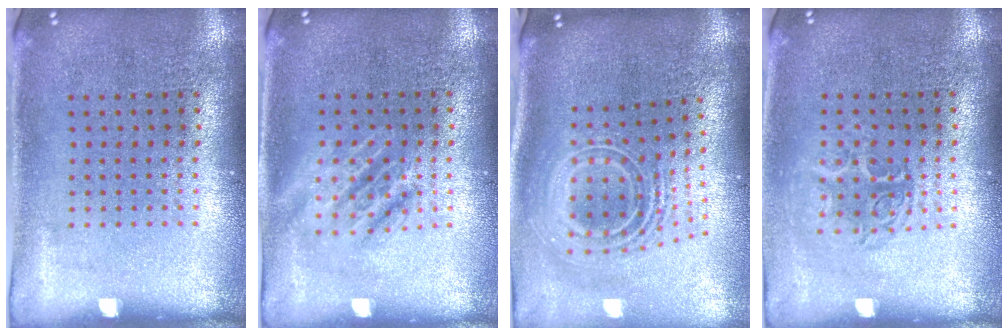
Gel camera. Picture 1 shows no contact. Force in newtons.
{"total": 1.2, "press": 1.2, "slide": 0.2}
{"total": 2.6, "press": 1.8, "slide": 1.9}
{"total": 1.2, "press": 1.1, "slide": 0.4}